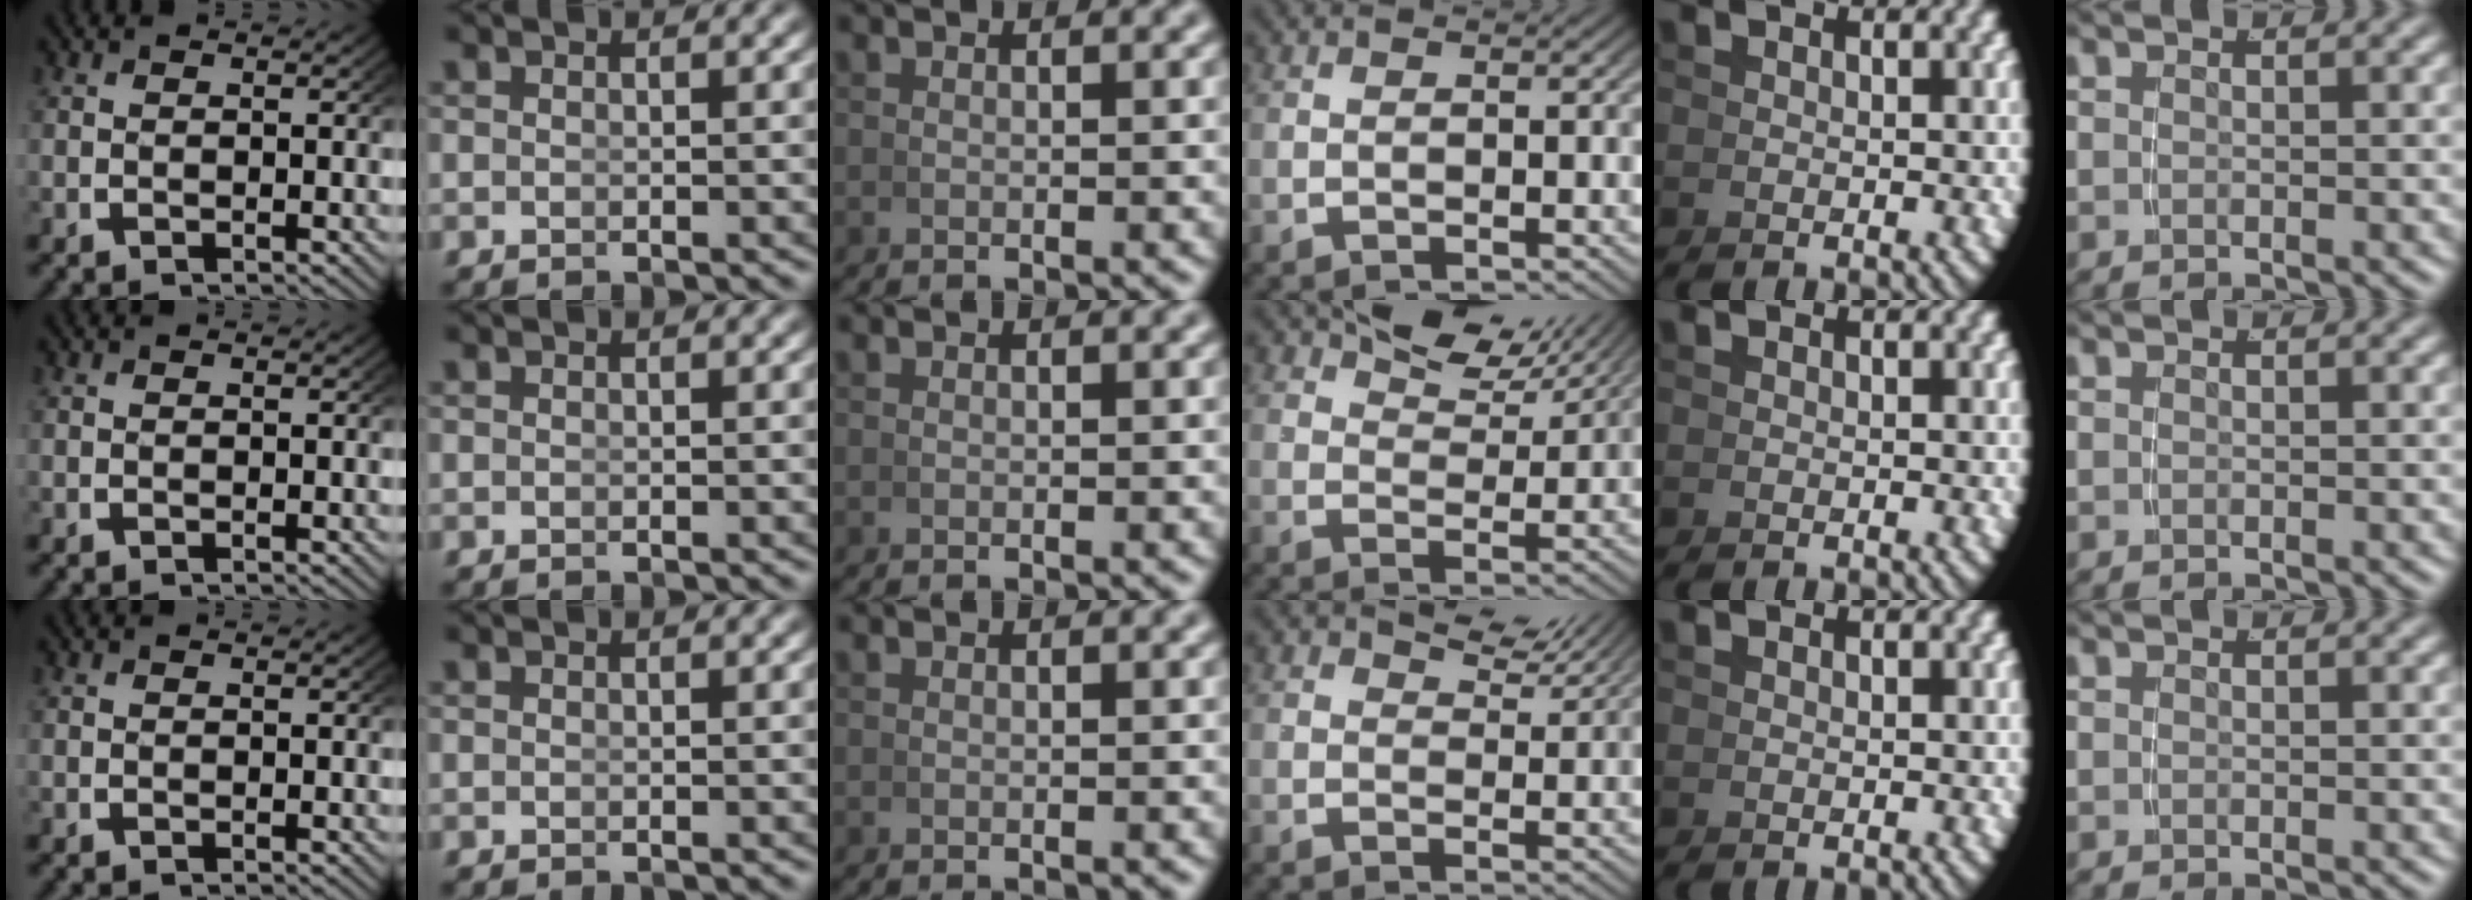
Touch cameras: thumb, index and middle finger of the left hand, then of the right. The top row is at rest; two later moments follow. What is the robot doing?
{"motion": "grasp_and_lifting", "object": "pen"}